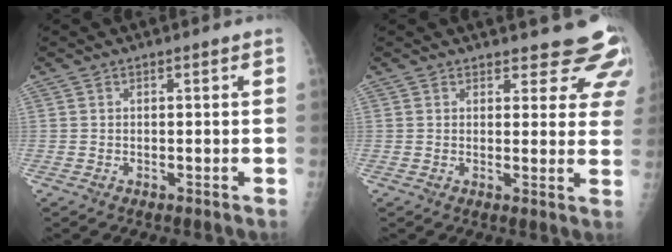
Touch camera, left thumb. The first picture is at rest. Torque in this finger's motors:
{"motor_torque": [0.01, 0.20, -0.04, -0.10, 0.04]}